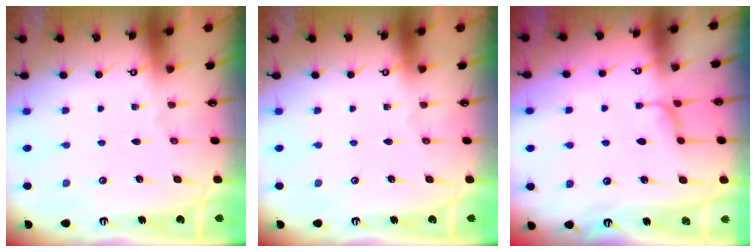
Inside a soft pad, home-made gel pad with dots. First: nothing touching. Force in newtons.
{"total": 0.0}
{"total": 1.6, "press": 1.5, "slide": 0.6}